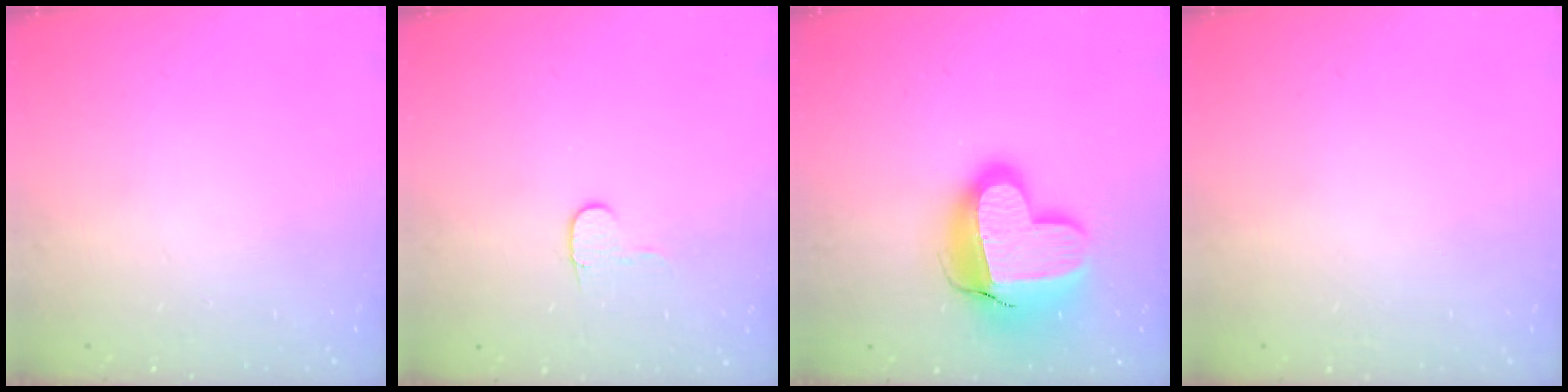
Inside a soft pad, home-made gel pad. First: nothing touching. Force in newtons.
{"total": 5.5, "press": 5.4, "slide": 0.5}
{"total": 18.3, "press": 18.3, "slide": 1.4}
{"total": 0.6, "press": 0.5, "slide": 0.2}